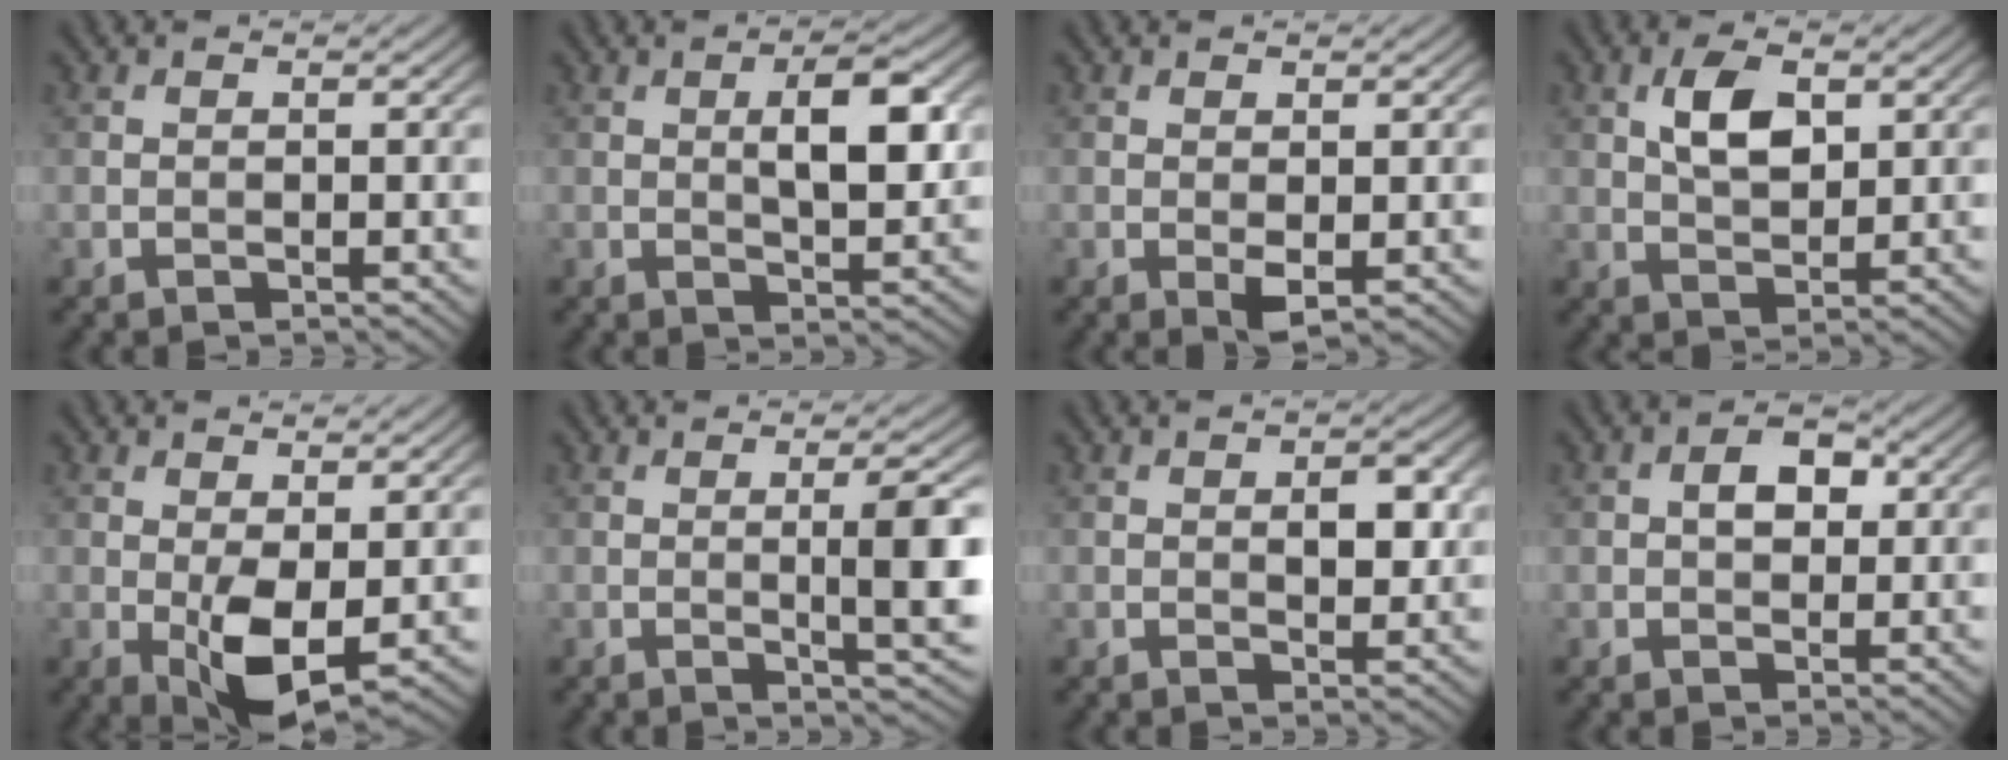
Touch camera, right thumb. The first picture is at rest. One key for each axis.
{"total": 6.4, "fx": 1.3, "fy": 2.2, "fz": 5.9, "tx": -0.091, "ty": 0.004, "tz": 0.022}
{"total": 1.5, "fx": 0.0, "fy": 0.6, "fz": 1.4, "tx": -0.026, "ty": -0.004, "tz": 0.002}
{"total": 5.4, "fx": 1.7, "fy": 2.9, "fz": 4.2, "tx": -0.086, "ty": 0.003, "tz": 0.031}
{"total": 5.9, "fx": -0.7, "fy": 2.7, "fz": 5.2, "tx": -0.103, "ty": -0.005, "tz": -0.006}
{"total": 6.1, "fx": 0.3, "fy": 0.8, "fz": 6.0, "tx": -0.101, "ty": 0.002, "tz": 0.008}
{"total": 3.7, "fx": 0.7, "fy": 1.8, "fz": 3.2, "tx": -0.050, "ty": -0.002, "tz": 0.011}
{"total": 3.5, "fx": 0.6, "fy": 2.3, "fz": 2.6, "tx": -0.046, "ty": 0.004, "tz": 0.006}